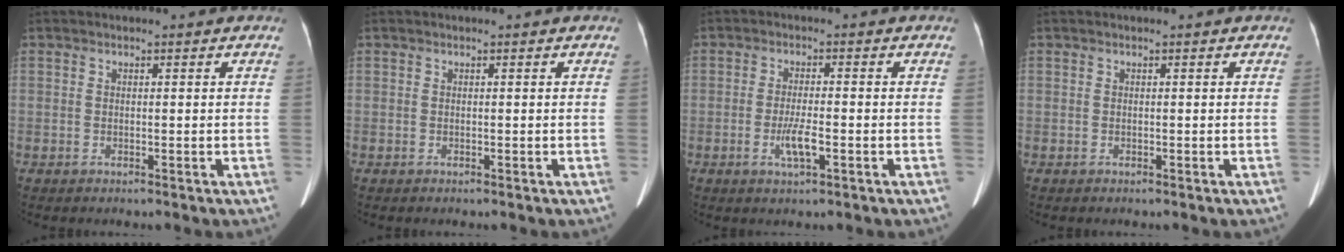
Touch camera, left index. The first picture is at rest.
{"total": 0.0}
{"total": 3.8, "force": [-1.4, 0.6, 3.5], "torque": [-0.070, -0.004, -0.025]}
{"total": 0.0}